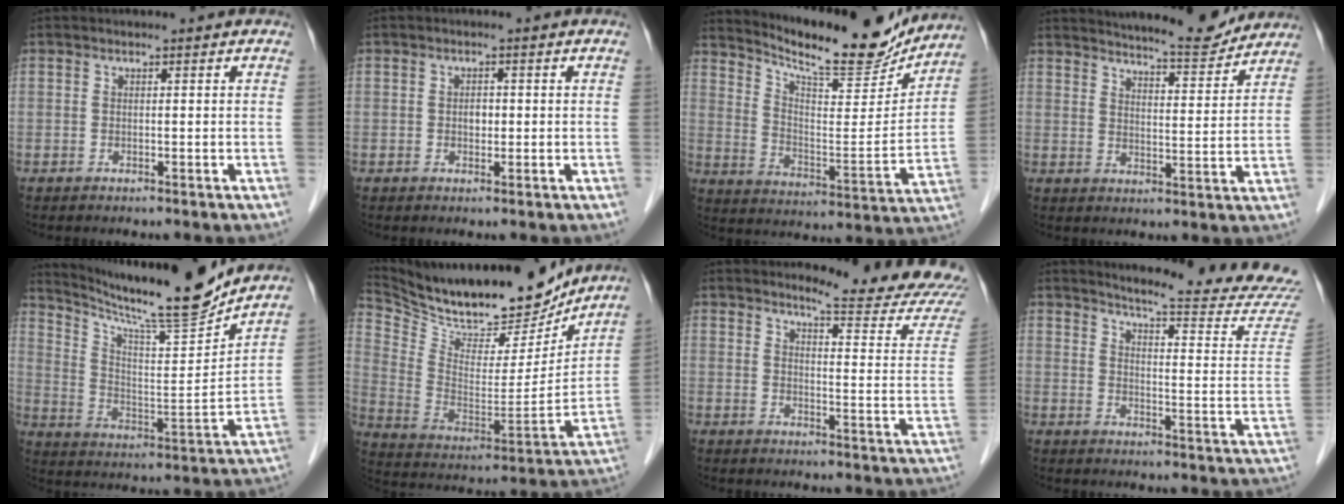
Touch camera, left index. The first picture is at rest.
{"total": 1.5, "force": [-0.1, 1.1, 1.1], "torque": [-0.017, 0.002, 0.000]}
{"total": 17.5, "force": [16.3, 2.3, 6.0], "torque": [-0.109, -0.037, 0.239]}
{"total": 10.6, "force": [10.1, 1.0, 2.8], "torque": [-0.042, -0.006, 0.136]}
{"total": 17.5, "force": [16.1, -0.2, 6.7], "torque": [-0.124, -0.035, 0.257]}
{"total": 22.5, "force": [20.2, 5.9, 8.0], "torque": [-0.157, -0.021, 0.322]}
{"total": 14.7, "force": [14.3, -0.6, 3.5], "torque": [-0.042, -0.099, 0.157]}
{"total": 19.6, "force": [18.9, -0.7, 5.3], "torque": [-0.073, -0.127, 0.216]}